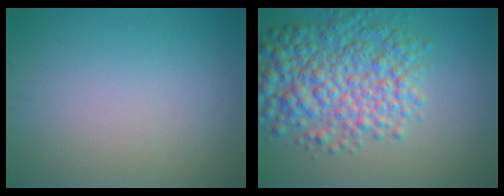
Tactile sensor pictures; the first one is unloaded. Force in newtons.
{"total": 7.7, "press": 7.7, "slide": 0.1}